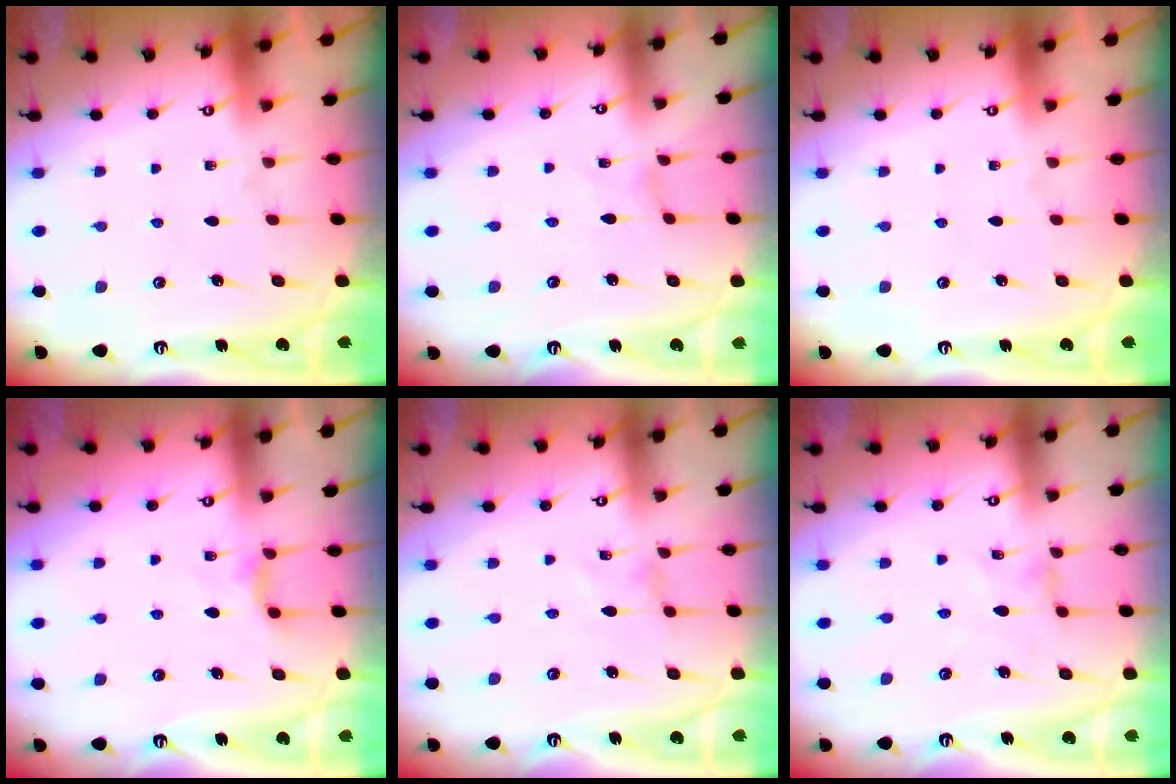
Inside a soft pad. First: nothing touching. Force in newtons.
{"total": 0.0}
{"total": 0.0}
{"total": 4.8, "press": 4.8, "slide": 0.7}
{"total": 0.0}
{"total": 0.0}